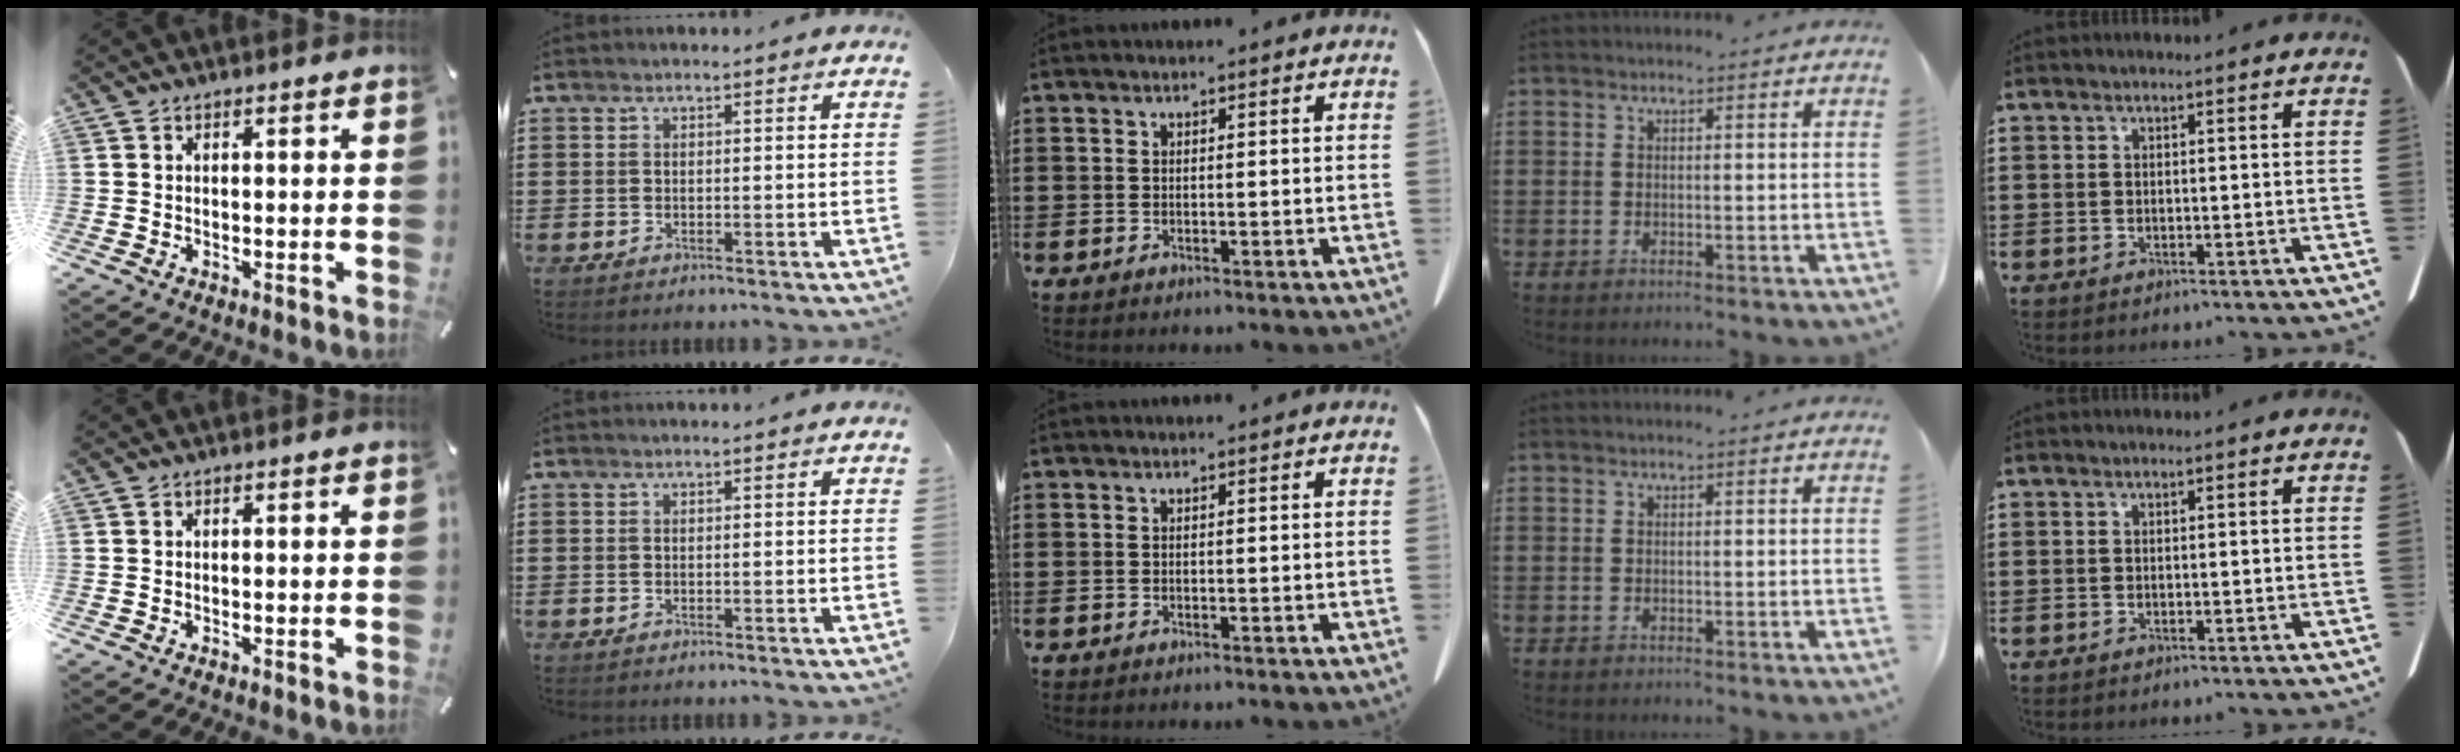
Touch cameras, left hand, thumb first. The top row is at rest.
{}